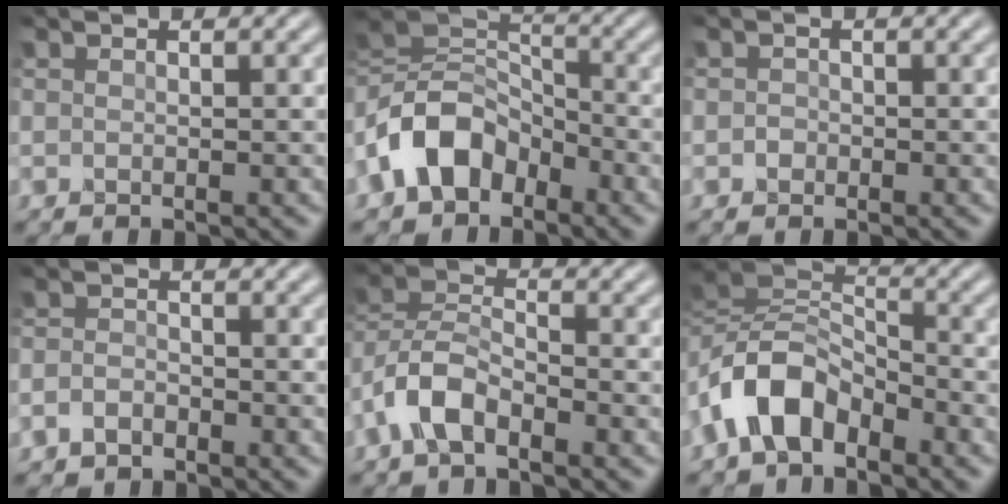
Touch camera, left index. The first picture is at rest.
{"total": 7.9, "force": [-4.0, 5.3, 4.2], "torque": [-0.082, 0.014, -0.094]}
{"total": 0.7, "force": [-0.2, 0.7, 0.2], "torque": [0.010, 0.007, -0.011]}
{"total": 1.6, "force": [-1.3, 0.9, 0.6], "torque": [-0.012, 0.009, -0.029]}
{"total": 4.5, "force": [-3.0, 1.9, 2.9], "torque": [-0.067, 0.015, -0.067]}
{"total": 7.2, "force": [-3.7, 4.1, 4.6], "torque": [-0.094, 0.015, -0.084]}